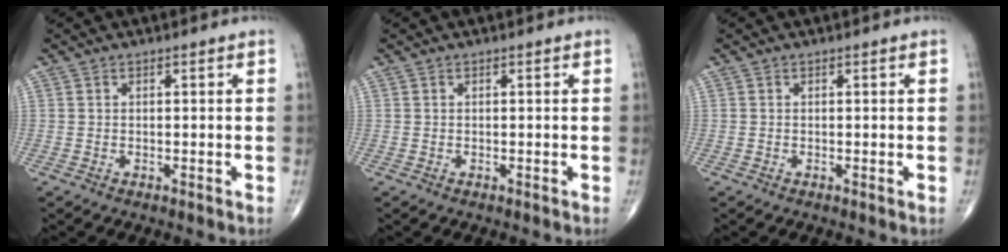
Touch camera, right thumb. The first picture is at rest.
{"total": 0.0}
{"total": 0.0}